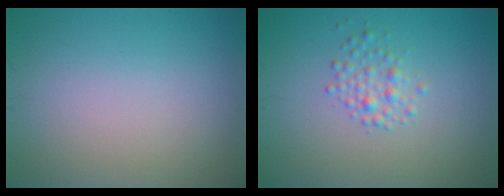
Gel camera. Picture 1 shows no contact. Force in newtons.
{"total": 1.8, "press": 1.8, "slide": 0.0}